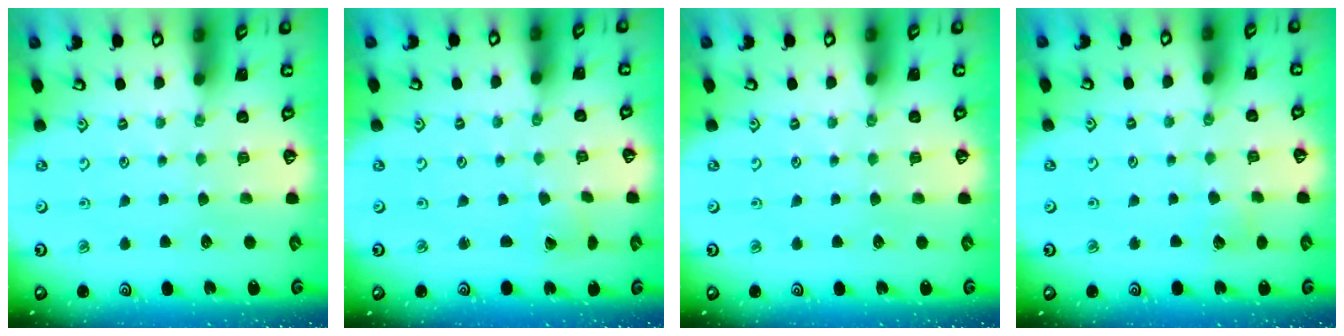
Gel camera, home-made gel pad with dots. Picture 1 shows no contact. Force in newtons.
{"total": 1.8, "press": 1.7, "slide": 0.1}
{"total": 0.0}
{"total": 2.9, "press": 2.9, "slide": 0.2}